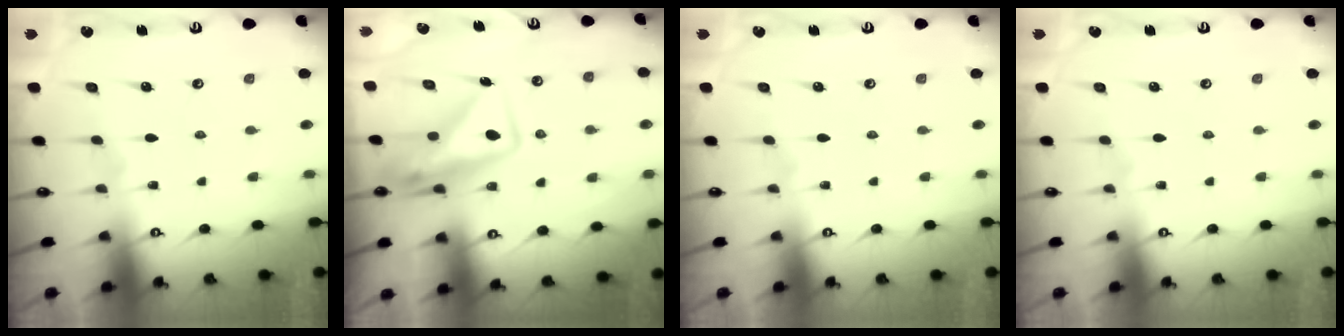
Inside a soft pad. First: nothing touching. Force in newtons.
{"total": 10.4, "press": 10.4, "slide": 0.8}
{"total": 0.0}
{"total": 0.0}